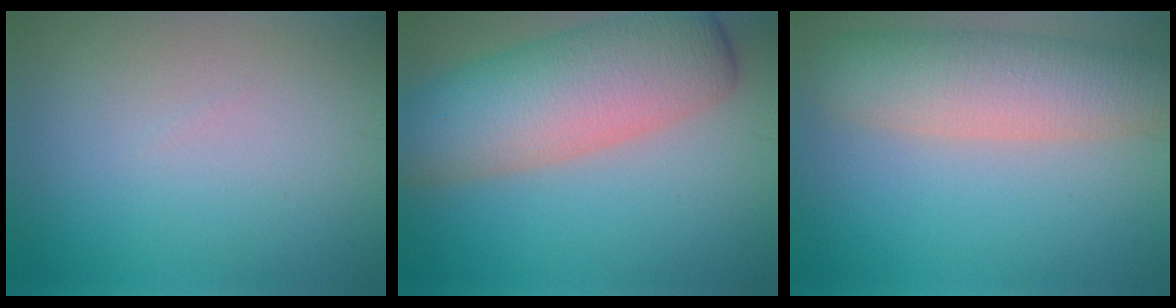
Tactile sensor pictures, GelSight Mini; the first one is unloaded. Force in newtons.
{"total": 9.9, "press": 9.9, "slide": 0.5}
{"total": 6.8, "press": 6.8, "slide": 0.4}